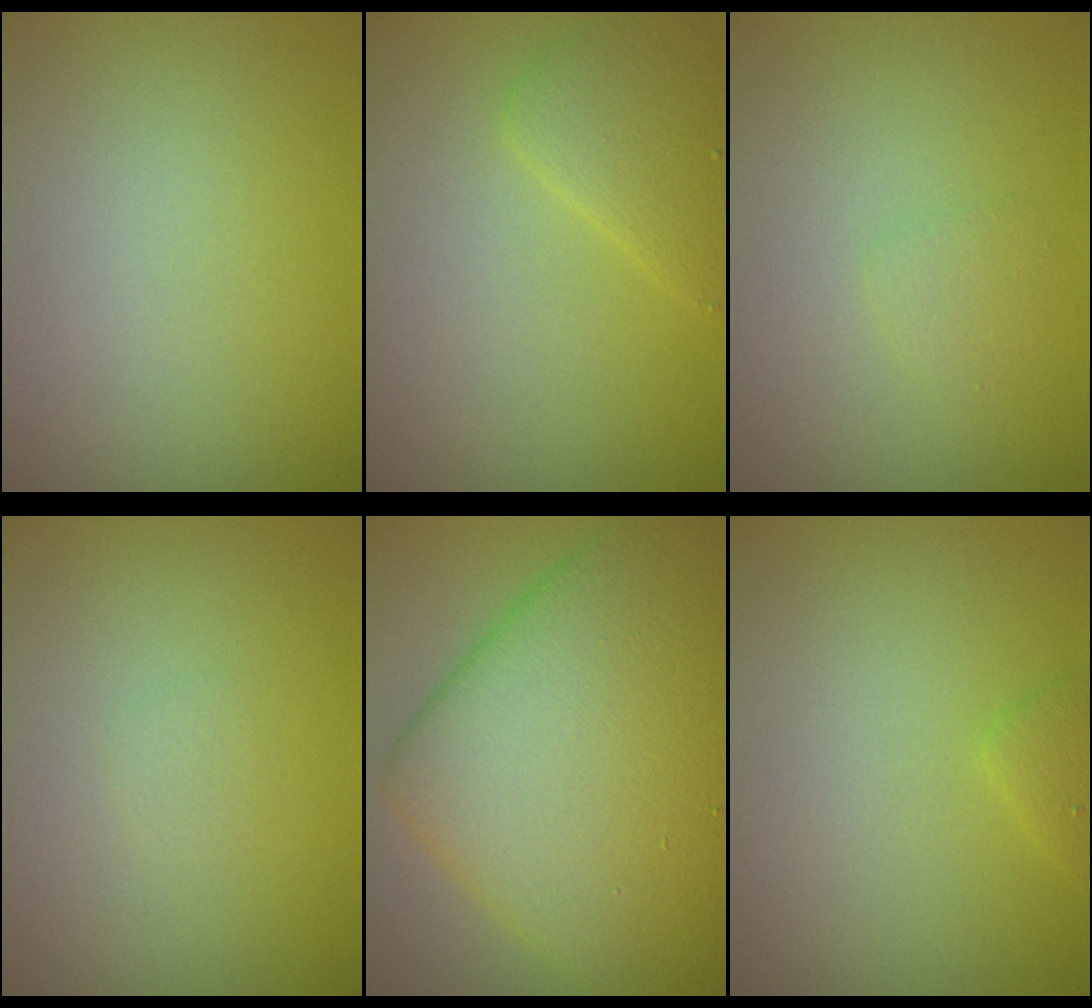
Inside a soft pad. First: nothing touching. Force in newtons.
{"total": 2.8, "press": 2.8, "slide": 0.1}
{"total": 0.8, "press": 0.8, "slide": 0.0}
{"total": 0.6, "press": 0.6, "slide": 0.0}
{"total": 14.8, "press": 14.8, "slide": 0.5}
{"total": 1.1, "press": 1.0, "slide": 0.1}